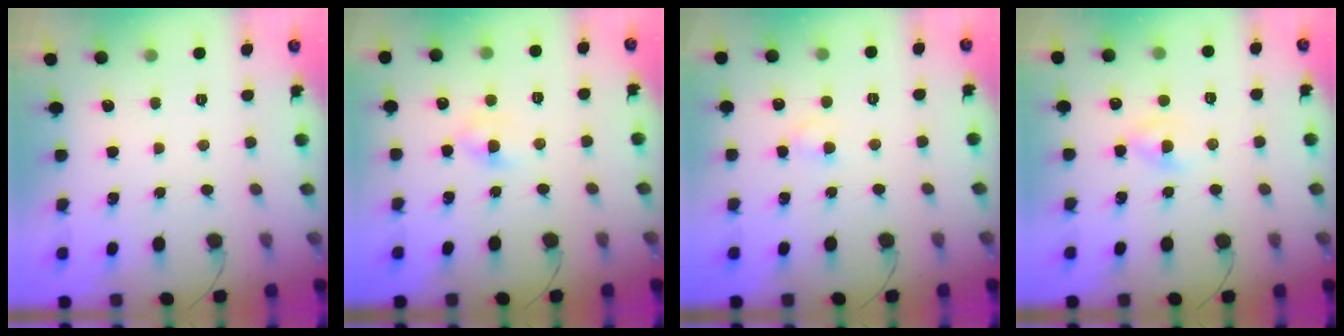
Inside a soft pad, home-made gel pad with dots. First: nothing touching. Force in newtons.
{"total": 3.0, "press": 2.8, "slide": 1.0}
{"total": 2.1, "press": 1.8, "slide": 1.0}
{"total": 2.2, "press": 2.0, "slide": 1.0}